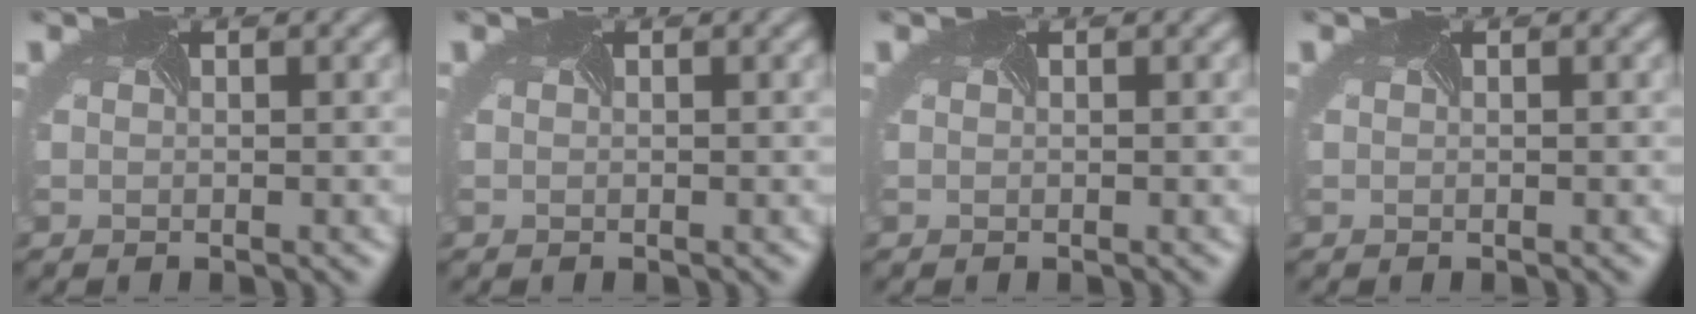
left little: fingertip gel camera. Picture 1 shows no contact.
{"total": 0.0}
{"total": 0.0}
{"total": 0.0}